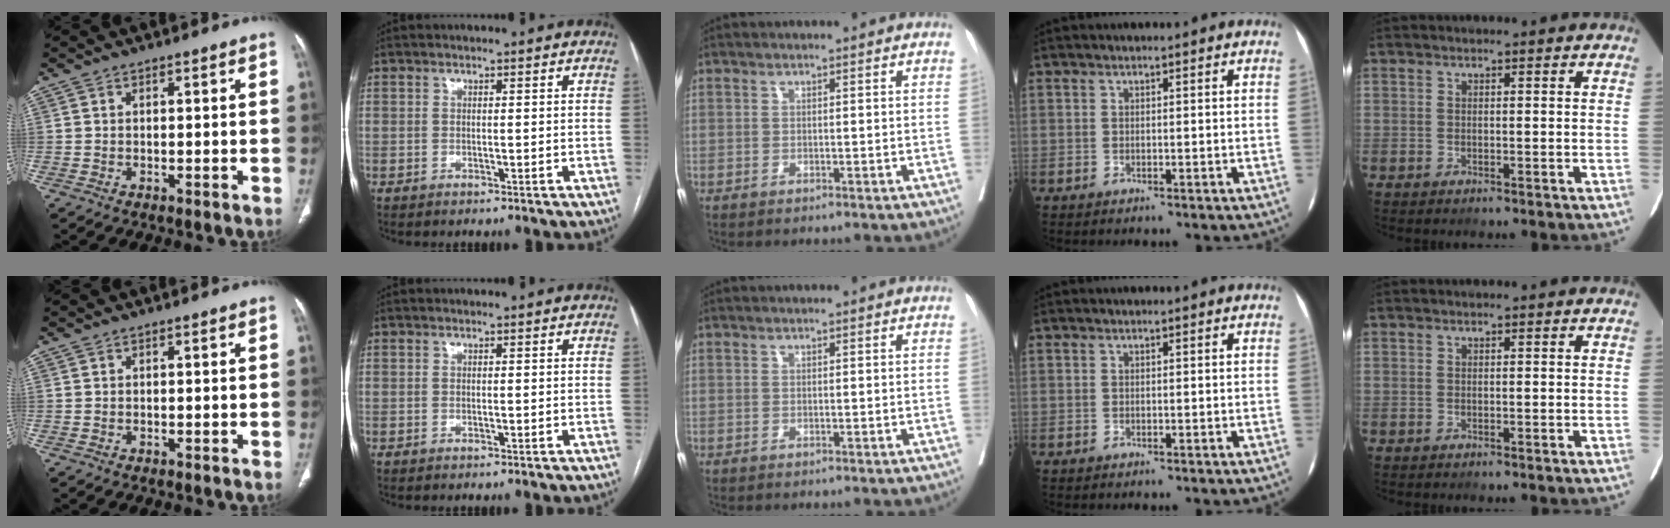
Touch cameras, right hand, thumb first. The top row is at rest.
{}